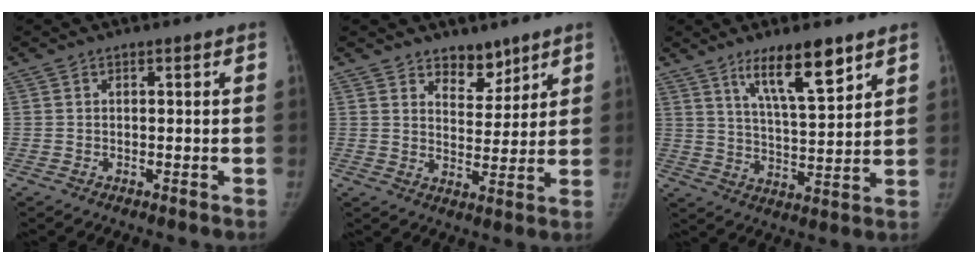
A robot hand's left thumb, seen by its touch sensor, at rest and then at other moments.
{"total": 6.4, "force": [4.9, 3.7, 1.9], "torque": [0.006, -0.036, 0.080]}
{"total": 11.6, "force": [7.4, 2.6, 8.6], "torque": [-0.132, -0.046, 0.132]}